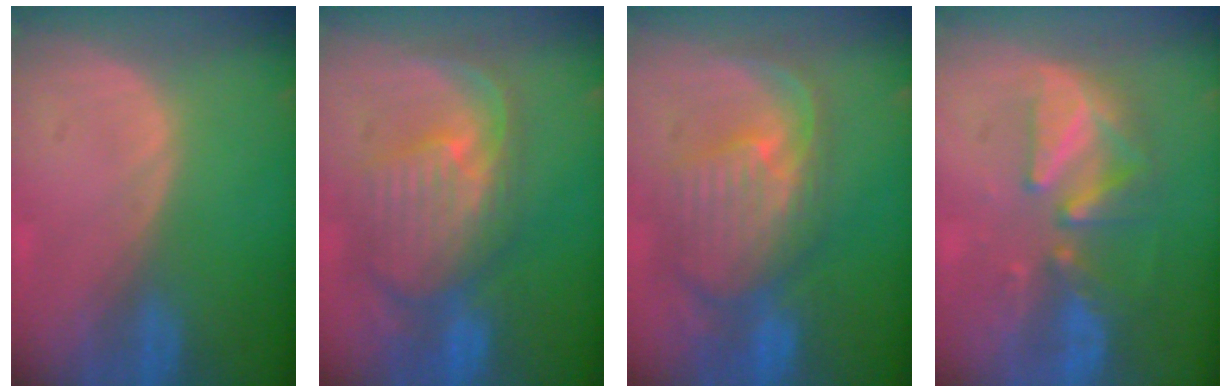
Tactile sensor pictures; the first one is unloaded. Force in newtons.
{"total": 11.1, "press": 9.7, "slide": 5.5}
{"total": 11.1, "press": 9.7, "slide": 5.5}
{"total": 8.3, "press": 8.0, "slide": 2.2}